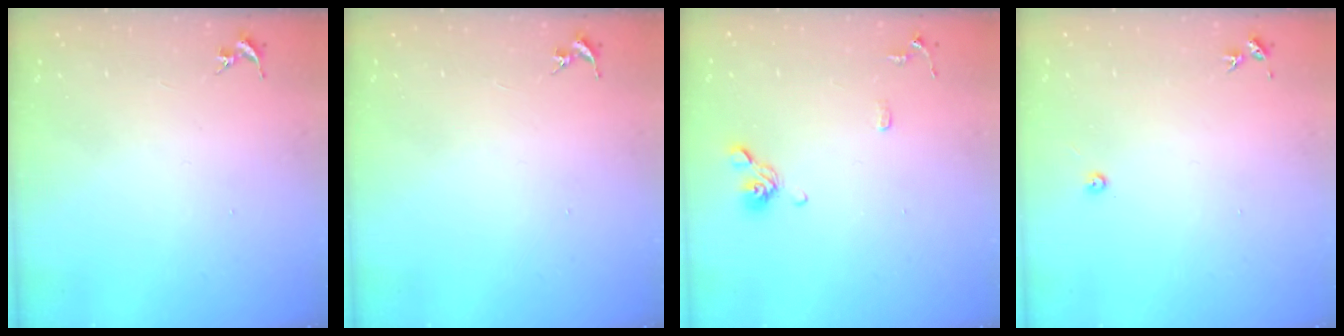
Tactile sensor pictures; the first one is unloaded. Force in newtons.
{"total": 0.0}
{"total": 8.8, "press": 8.6, "slide": 2.0}
{"total": 3.0, "press": 3.0, "slide": 0.4}